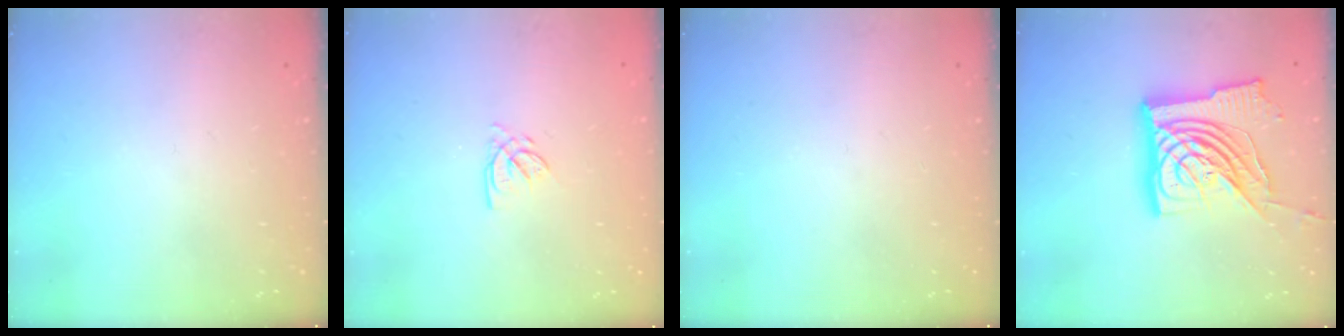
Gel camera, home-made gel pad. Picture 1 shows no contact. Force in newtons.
{"total": 2.5, "press": 2.5, "slide": 0.3}
{"total": 0.0}
{"total": 26.7, "press": 26.5, "slide": 3.2}